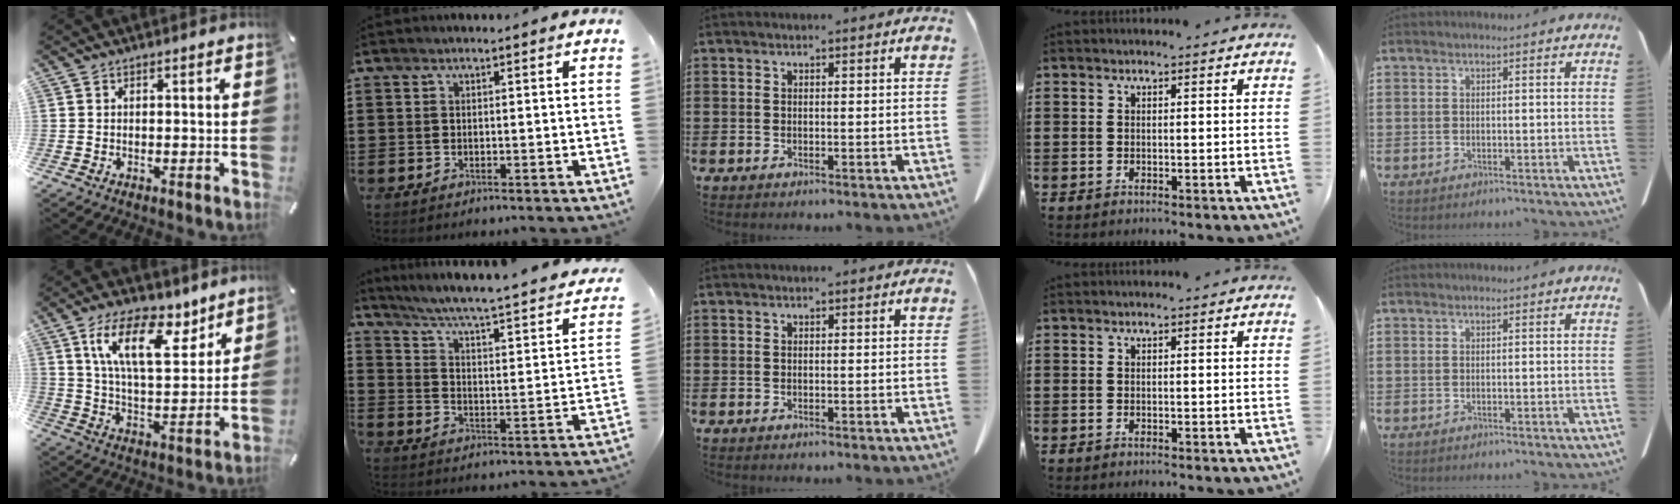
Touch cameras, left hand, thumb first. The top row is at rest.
{"thumb": {"total": 16.5, "force": [9.9, 7.5, 10.8], "torque": [-0.189, -0.034, 0.174]}, "index": {"total": 3.4, "force": [2.5, -0.2, 2.3], "torque": [-0.060, -0.034, 0.029]}}